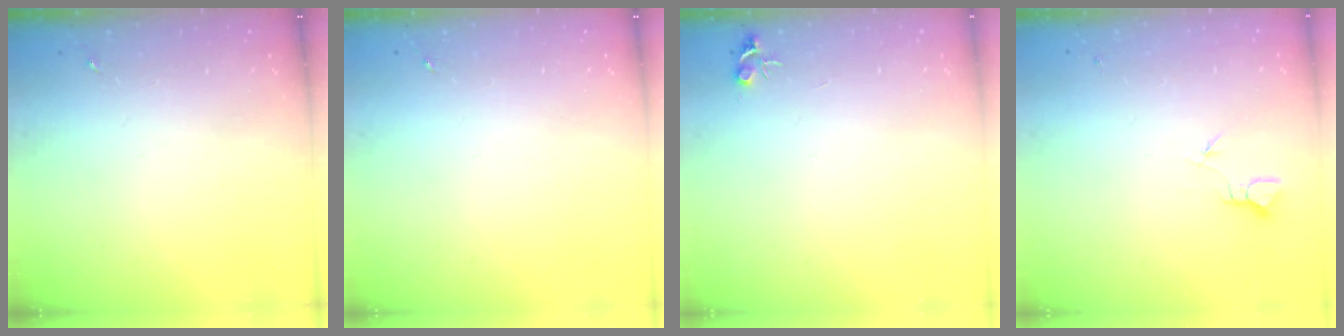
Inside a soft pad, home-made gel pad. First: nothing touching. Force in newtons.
{"total": 0.0}
{"total": 4.7, "press": 4.7, "slide": 0.6}
{"total": 2.3, "press": 2.3, "slide": 0.1}